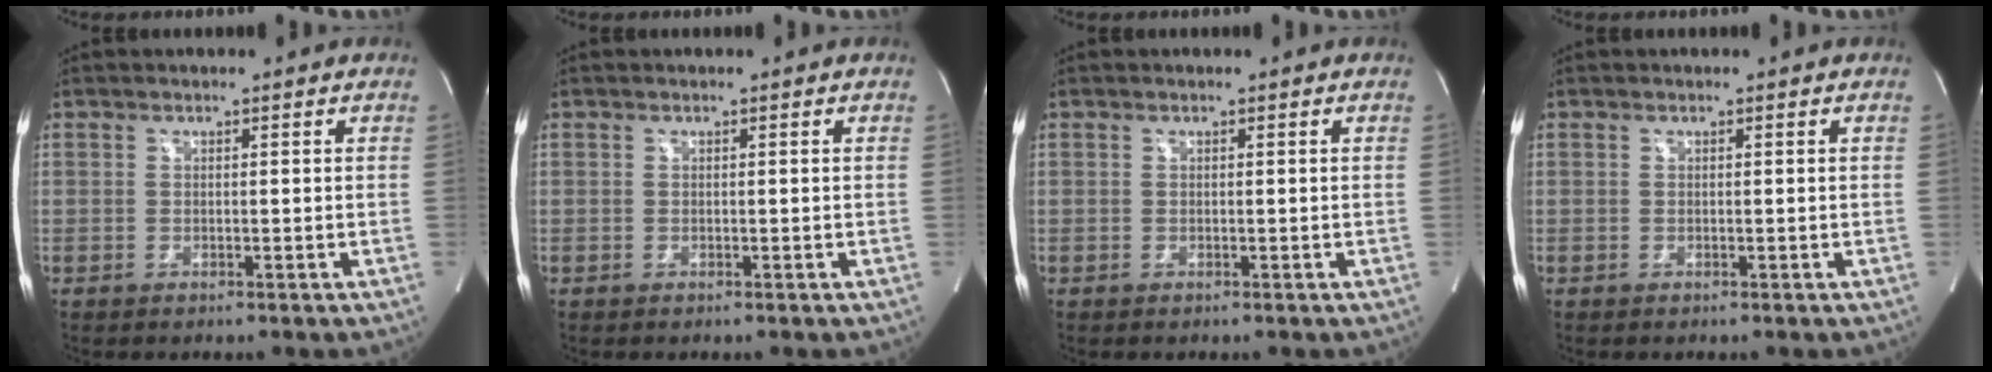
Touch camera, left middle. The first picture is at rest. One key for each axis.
{"total": 0.0}
{"total": 0.0}
{"total": 0.0}